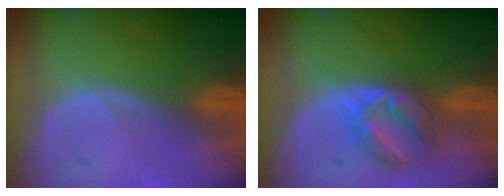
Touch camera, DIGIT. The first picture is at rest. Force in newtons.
{"total": 6.0, "press": 5.6, "slide": 2.2}